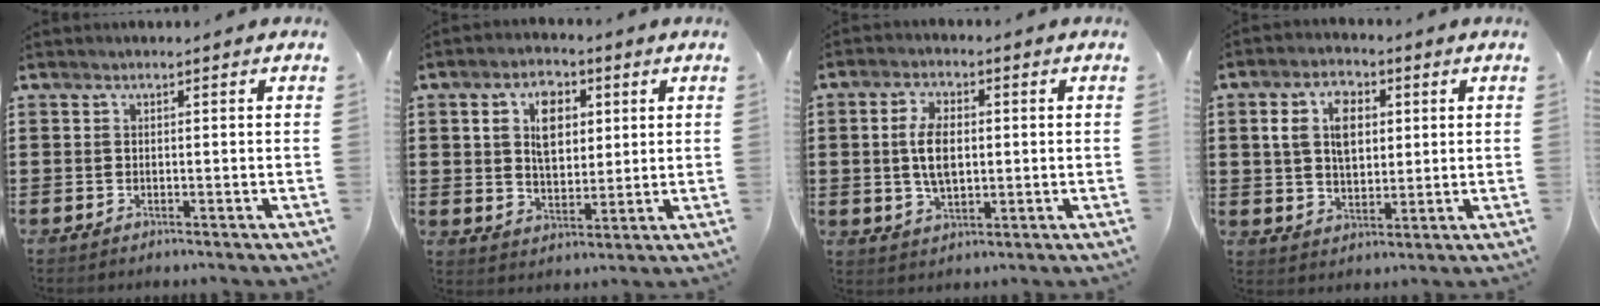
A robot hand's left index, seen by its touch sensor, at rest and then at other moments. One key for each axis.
{"total": 7.1, "fx": 2.5, "fy": 4.3, "fz": 5.1, "tx": -0.089, "ty": 0.007, "tz": 0.038}
{"total": 6.5, "fx": 0.5, "fy": 3.4, "fz": 5.5, "tx": -0.114, "ty": 0.006, "tz": 0.002}
{"total": 7.4, "fx": 2.2, "fy": 4.8, "fz": 5.3, "tx": -0.108, "ty": 0.010, "tz": 0.032}